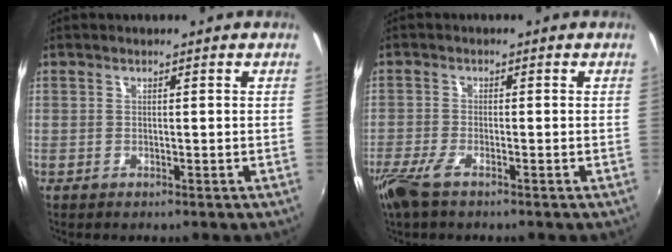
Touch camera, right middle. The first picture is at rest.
{"total": 4.9, "force": [-3.4, 1.2, 3.3], "torque": [-0.084, -0.014, -0.067]}